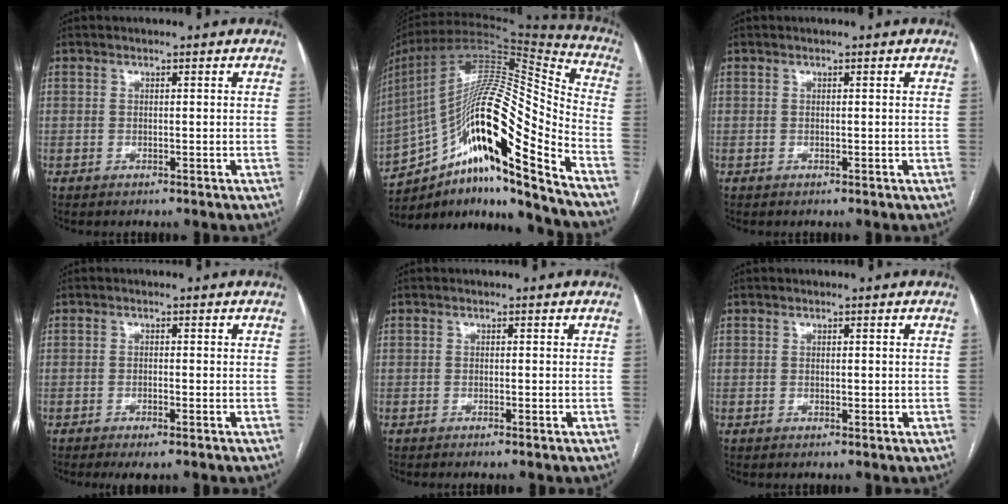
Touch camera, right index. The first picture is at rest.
{"total": 27.2, "force": [-15.0, 3.7, 22.4], "torque": [-0.379, 0.025, -0.256]}
{"total": 0.0}
{"total": 2.5, "force": [-1.6, 0.4, 1.9], "torque": [-0.032, -0.004, -0.024]}
{"total": 0.5, "force": [-0.4, -0.1, 0.4], "torque": [-0.008, 0.001, -0.008]}
{"total": 0.7, "force": [0.2, 0.5, 0.5], "torque": [-0.006, -0.002, 0.004]}